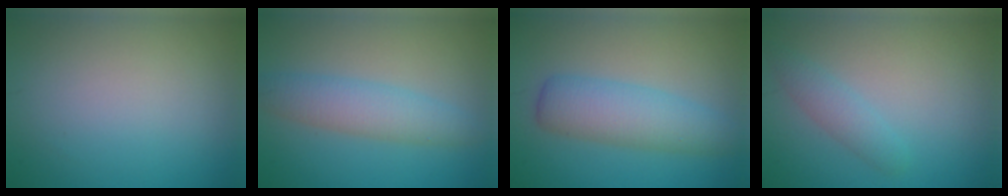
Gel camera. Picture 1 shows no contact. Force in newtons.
{"total": 3.9, "press": 3.9, "slide": 0.0}
{"total": 4.9, "press": 4.9, "slide": 0.1}
{"total": 1.9, "press": 1.9, "slide": 0.1}